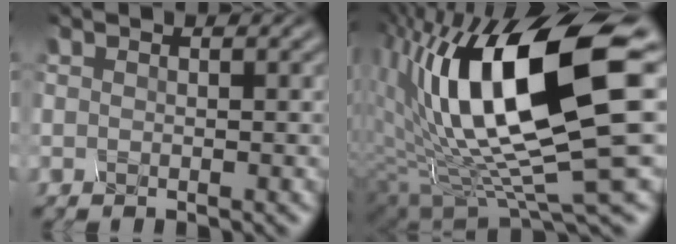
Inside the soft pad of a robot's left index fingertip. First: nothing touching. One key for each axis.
{"total": 14.4, "fx": 2.8, "fy": 5.0, "fz": 13.2, "tx": -0.241, "ty": -0.006, "tz": 0.047}